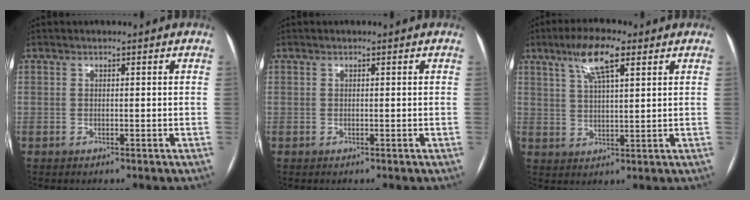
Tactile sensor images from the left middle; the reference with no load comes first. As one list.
[{"total": 0.0}, {"total": 7.7, "force": [4.3, 1.5, 6.2], "torque": [-0.121, 0.014, 0.077]}]